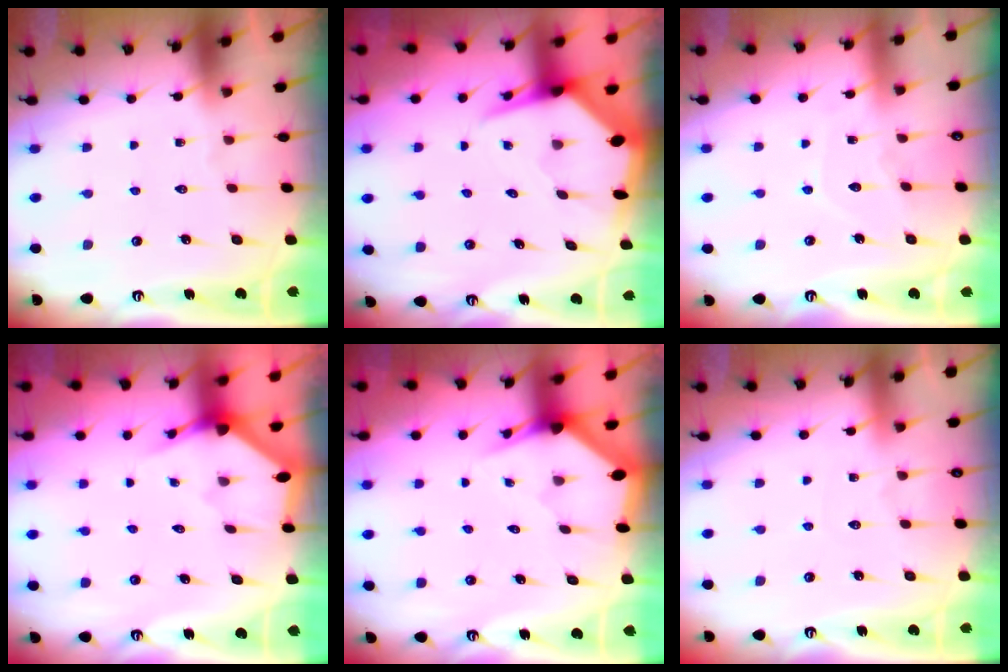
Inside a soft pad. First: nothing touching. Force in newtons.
{"total": 6.1, "press": 6.0, "slide": 0.8}
{"total": 5.2, "press": 5.2, "slide": 0.5}
{"total": 2.8, "press": 2.8, "slide": 0.2}
{"total": 3.0, "press": 3.0, "slide": 0.2}
{"total": 2.9, "press": 2.9, "slide": 0.3}